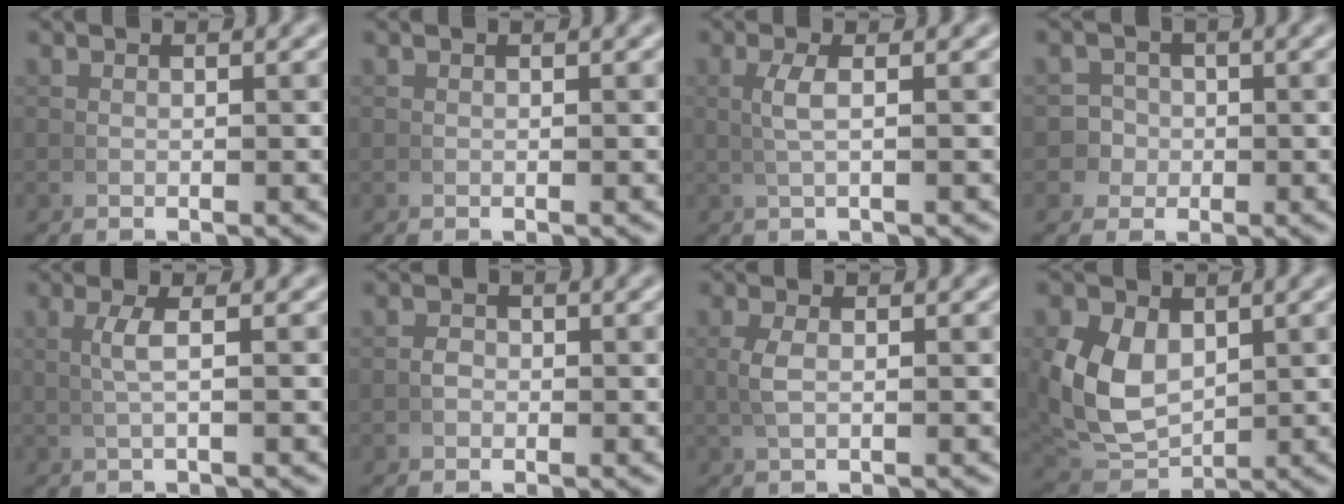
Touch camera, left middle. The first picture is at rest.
{"total": 0.0}
{"total": 1.7, "force": [0.4, -0.2, 1.7], "torque": [-0.036, 0.006, 0.010]}
{"total": 3.6, "force": [-0.9, 3.3, 0.9], "torque": [-0.024, -0.015, -0.013]}
{"total": 1.8, "force": [0.4, -0.4, 1.7], "torque": [-0.034, 0.008, 0.009]}
{"total": 0.7, "force": [-0.3, 0.6, 0.3], "torque": [-0.013, -0.003, -0.004]}
{"total": 1.5, "force": [0.2, 0.3, 1.4], "torque": [-0.038, 0.004, 0.008]}
{"total": 7.6, "force": [0.7, 5.7, 4.9], "torque": [-0.121, -0.028, 0.035]}